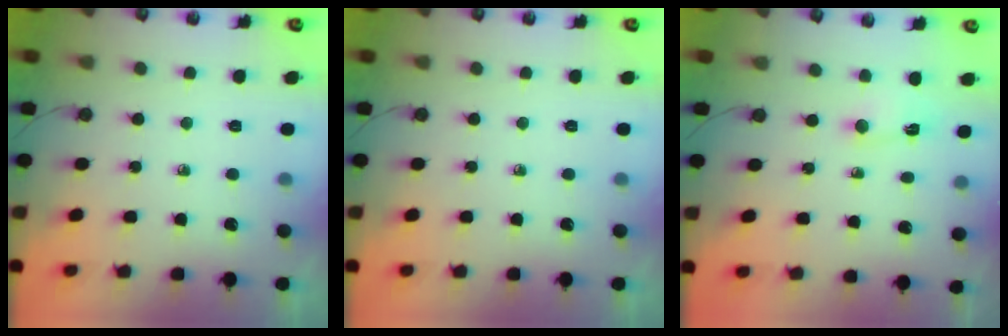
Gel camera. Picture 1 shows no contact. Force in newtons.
{"total": 0.0}
{"total": 2.2, "press": 2.1, "slide": 0.3}